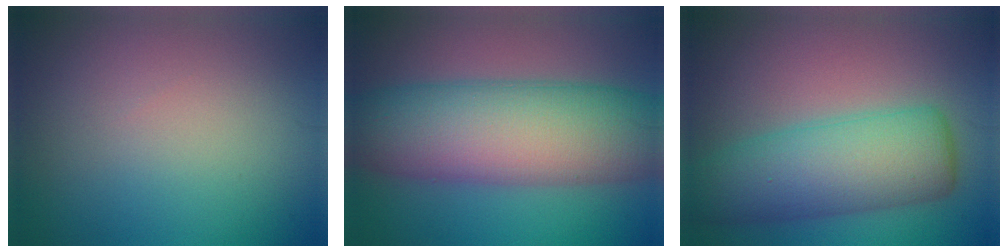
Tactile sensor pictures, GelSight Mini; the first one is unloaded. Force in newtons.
{"total": 12.6, "press": 12.6, "slide": 0.3}
{"total": 8.2, "press": 8.2, "slide": 0.2}